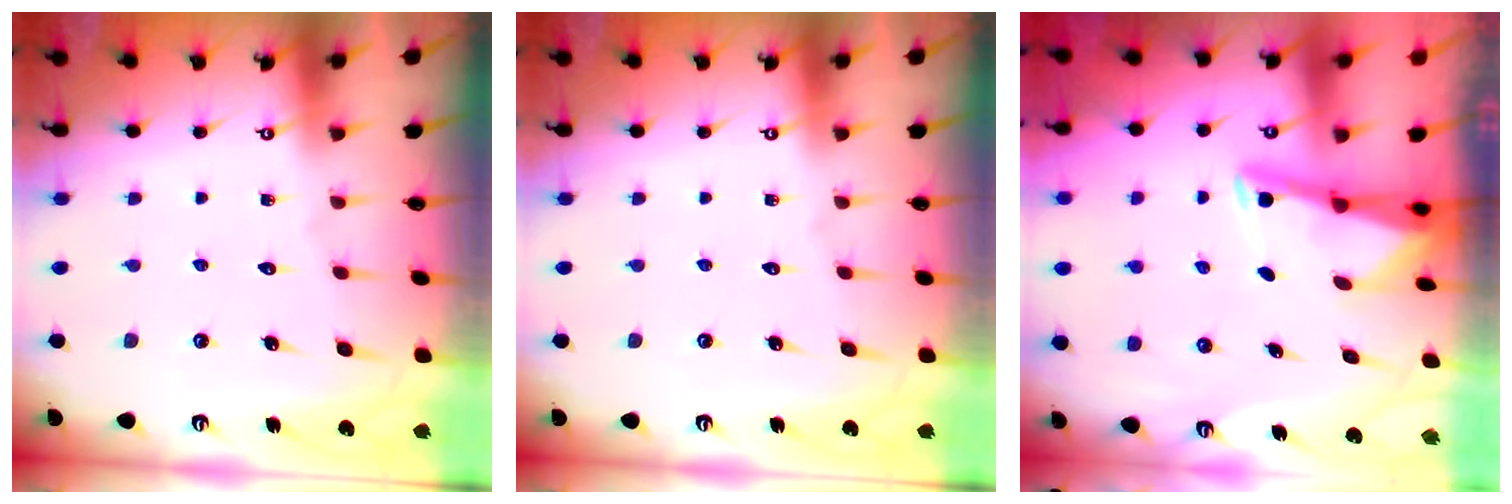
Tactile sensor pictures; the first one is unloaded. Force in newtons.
{"total": 0.0}
{"total": 2.9, "press": 2.9, "slide": 0.4}